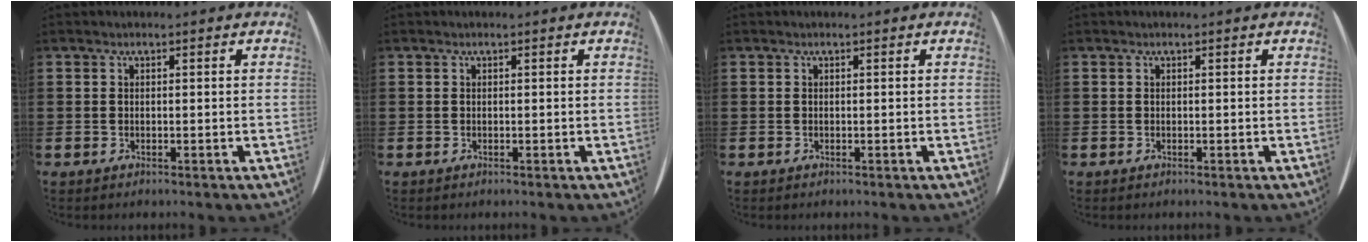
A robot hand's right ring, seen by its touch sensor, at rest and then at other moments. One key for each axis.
{"total": 0.0}
{"total": 0.0}
{"total": 0.0}